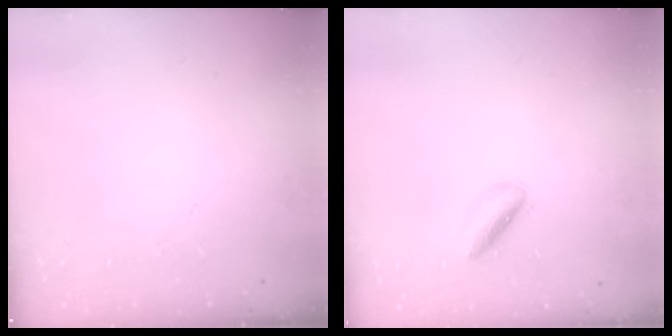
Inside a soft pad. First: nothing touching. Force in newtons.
{"total": 2.9, "press": 2.8, "slide": 0.5}